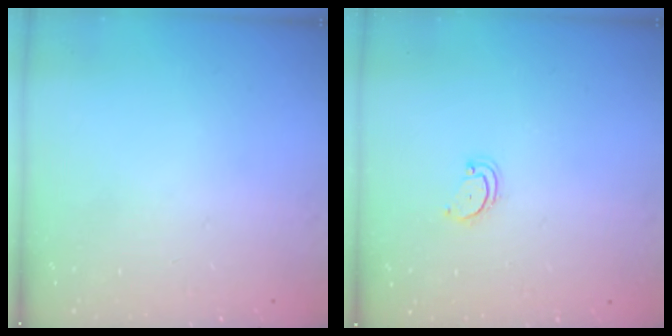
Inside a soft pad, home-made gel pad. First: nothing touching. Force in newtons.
{"total": 3.2, "press": 3.2, "slide": 0.3}